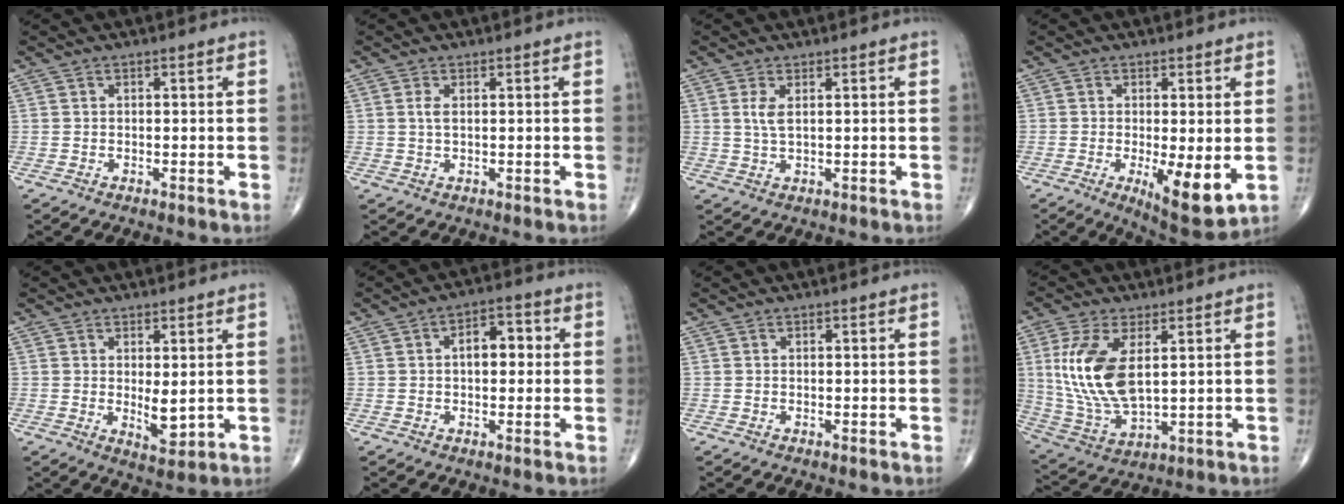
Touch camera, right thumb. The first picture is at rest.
{"total": 1.8, "force": [0.4, 0.7, 1.6], "torque": [-0.040, 0.003, 0.011]}
{"total": 2.9, "force": [0.8, 1.0, 2.6], "torque": [-0.060, -0.002, 0.021]}
{"total": 9.6, "force": [-1.9, 2.9, 8.9], "torque": [-0.134, -0.027, -0.023]}
{"total": 4.5, "force": [0.3, 1.8, 4.1], "torque": [-0.057, -0.016, 0.014]}
{"total": 6.4, "force": [0.7, 3.7, 5.2], "torque": [-0.060, 0.019, 0.003]}
{"total": 0.0}
{"total": 15.1, "force": [3.0, 7.3, 12.8], "torque": [-0.271, -0.015, 0.073]}